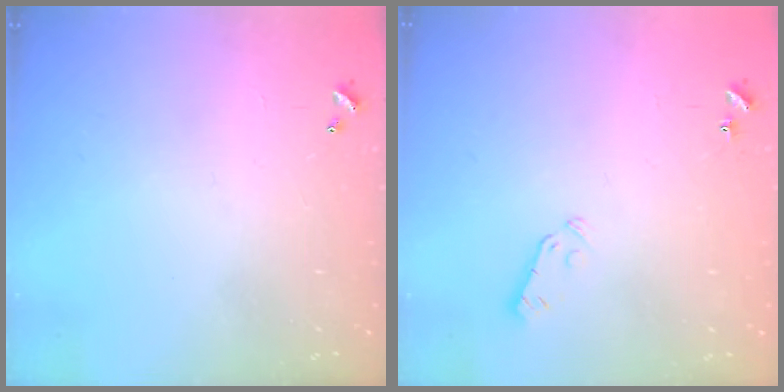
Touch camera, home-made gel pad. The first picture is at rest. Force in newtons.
{"total": 3.7, "press": 3.6, "slide": 0.9}